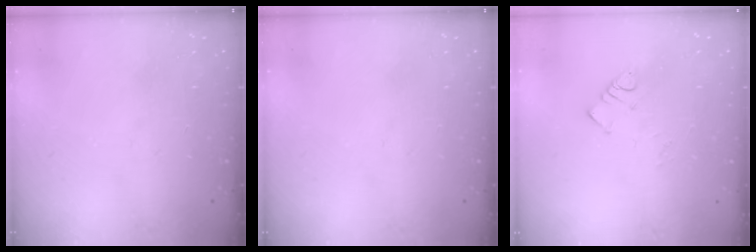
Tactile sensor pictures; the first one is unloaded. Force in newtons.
{"total": 0.0}
{"total": 4.0, "press": 4.0, "slide": 0.4}